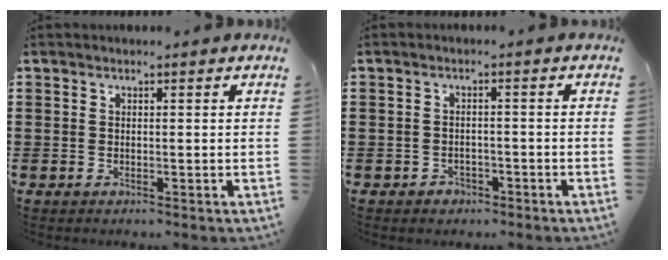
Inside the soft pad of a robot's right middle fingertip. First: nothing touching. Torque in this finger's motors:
{"motor_torque": [-0.12, 0.06, 0.00, 0.03]}